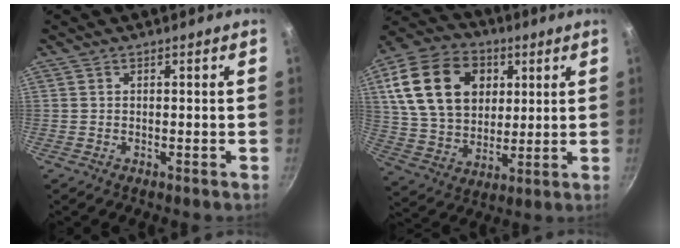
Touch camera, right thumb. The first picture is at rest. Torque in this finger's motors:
{"motor_torque": [-1.21, 2.22, 1.40, 0.67, 0.49]}